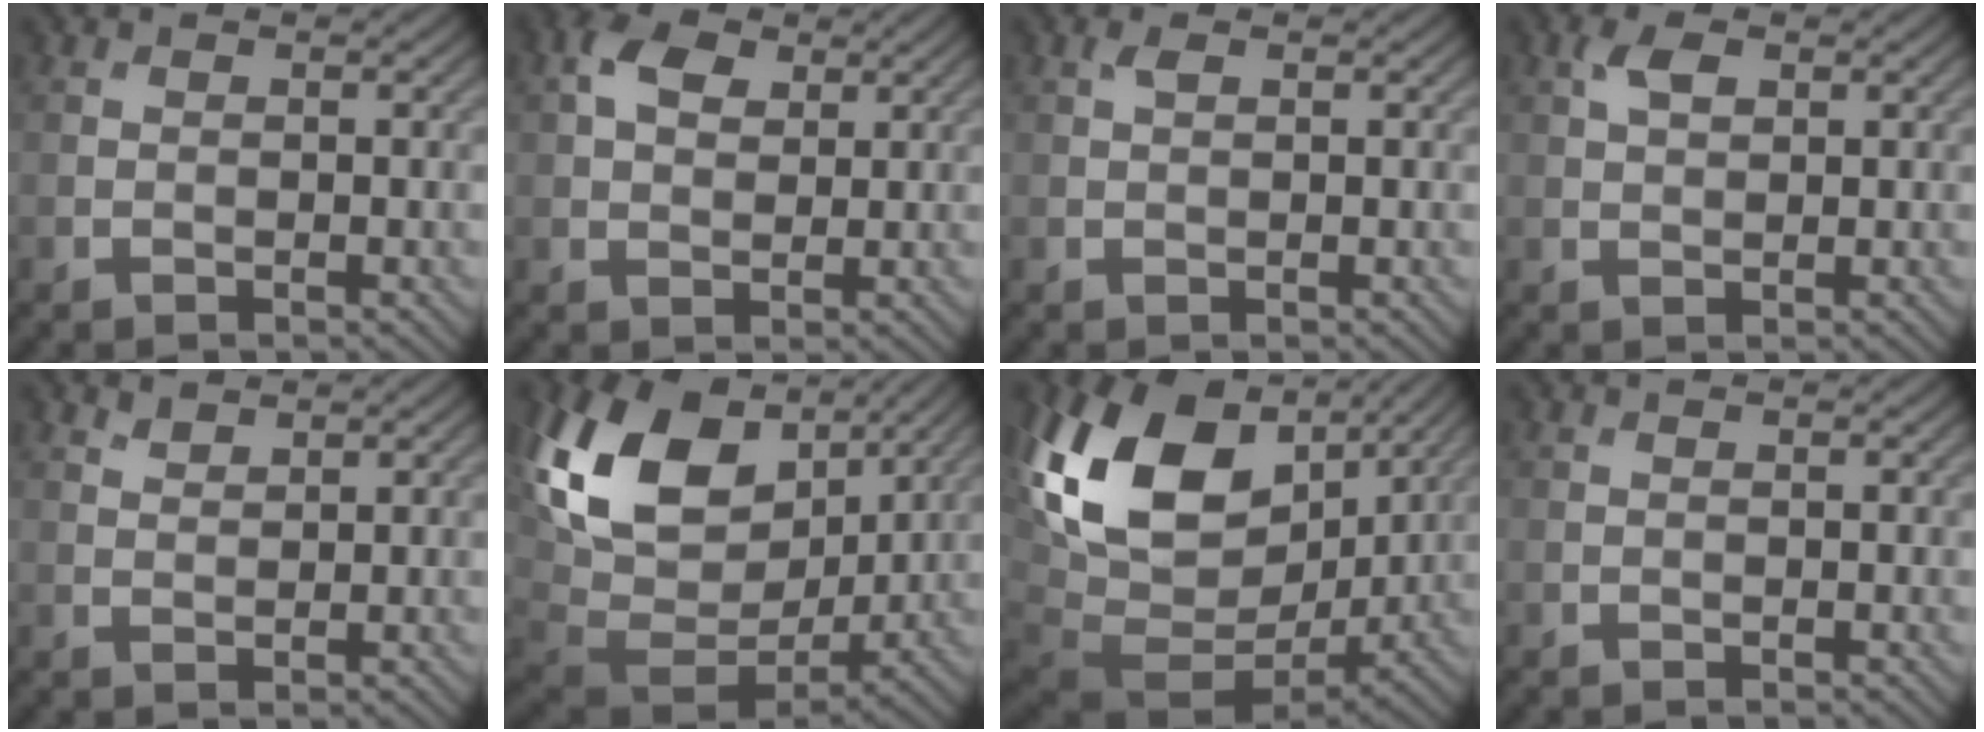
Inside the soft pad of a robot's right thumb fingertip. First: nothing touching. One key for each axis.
{"total": 4.6, "fx": 1.8, "fy": 3.0, "fz": 3.0, "tx": -0.066, "ty": 0.008, "tz": 0.029}
{"total": 1.0, "fx": 0.5, "fy": 0.4, "fz": 0.7, "tx": -0.019, "ty": 0.001, "tz": 0.010}
{"total": 2.6, "fx": 1.1, "fy": 1.4, "fz": 1.8, "tx": -0.040, "ty": 0.005, "tz": 0.021}
{"total": 1.5, "fx": 1.3, "fy": 0.5, "fz": 0.5, "tx": -0.016, "ty": -0.001, "tz": 0.030}
{"total": 18.4, "fx": 5.8, "fy": 12.3, "fz": 12.3, "tx": -0.277, "ty": -0.007, "tz": 0.130}
{"total": 20.2, "fx": 5.1, "fy": 13.7, "fz": 14.0, "tx": -0.287, "ty": -0.012, "tz": 0.118}
{"total": 0.0}